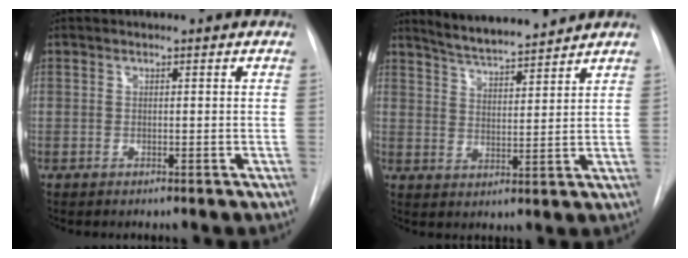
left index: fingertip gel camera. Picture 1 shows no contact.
{"total": 9.1, "force": [8.6, 0.5, 2.8], "torque": [-0.053, 0.007, 0.144]}